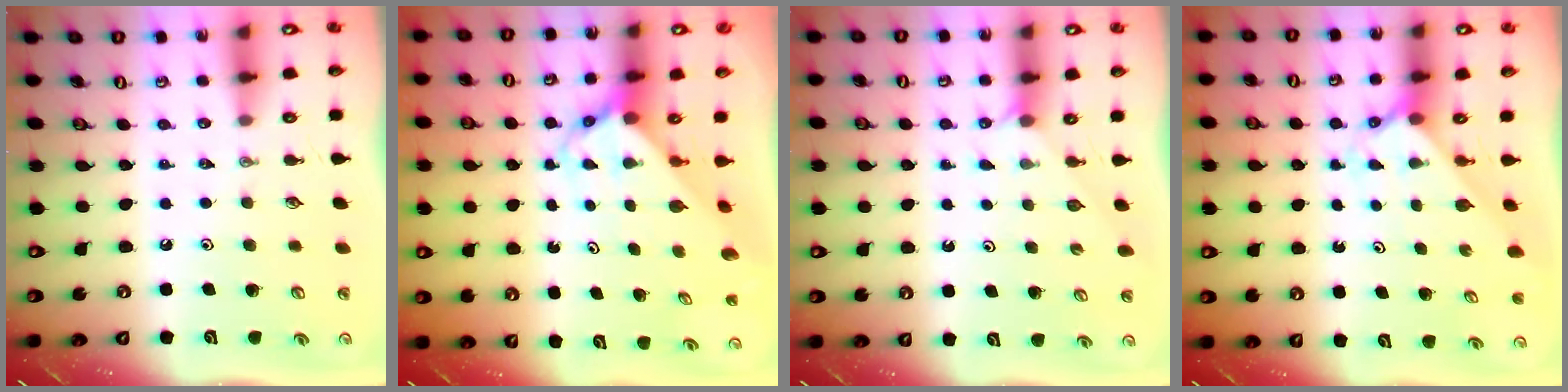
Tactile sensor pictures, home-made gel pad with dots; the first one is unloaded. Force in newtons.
{"total": 3.9, "press": 3.9, "slide": 0.4}
{"total": 1.9, "press": 1.9, "slide": 0.3}
{"total": 2.3, "press": 2.3, "slide": 0.2}